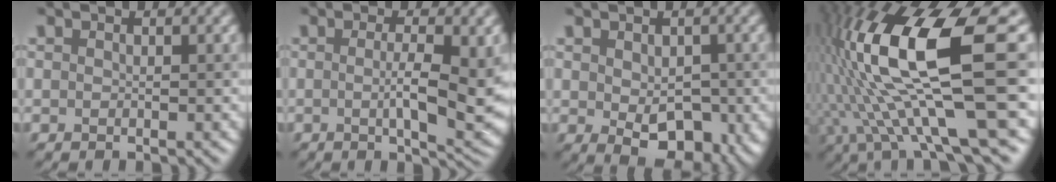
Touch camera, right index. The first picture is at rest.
{"total": 6.6, "force": [-0.2, 1.5, 6.5], "torque": [-0.105, -0.008, 0.001]}
{"total": 5.9, "force": [-0.9, 3.5, 4.6], "torque": [-0.075, -0.016, -0.005]}
{"total": 13.8, "force": [0.8, 3.4, 13.4], "torque": [-0.254, 0.007, 0.017]}